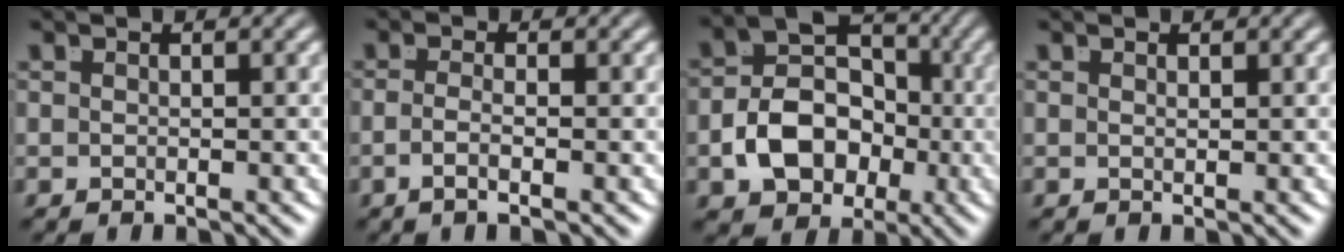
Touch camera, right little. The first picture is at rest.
{"total": 2.2, "force": [-1.3, -0.6, 1.7], "torque": [-0.036, -0.012, -0.017]}
{"total": 6.4, "force": [-0.2, 4.6, 4.5], "torque": [-0.087, -0.015, 0.005]}
{"total": 0.6, "force": [0.2, -0.6, 0.1], "torque": [-0.001, -0.006, 0.007]}